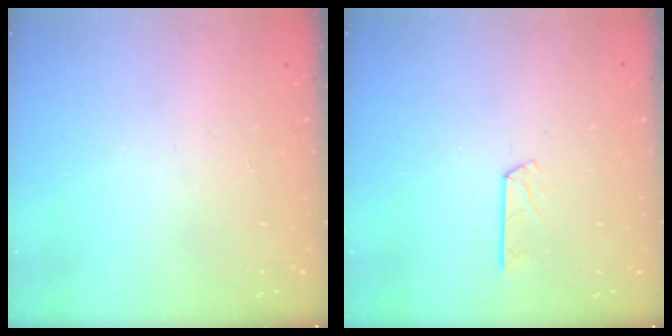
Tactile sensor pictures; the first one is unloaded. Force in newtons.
{"total": 3.6, "press": 3.5, "slide": 0.4}